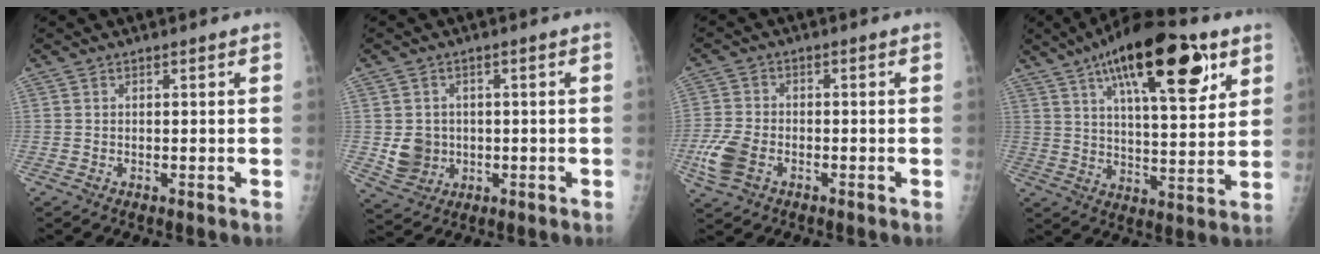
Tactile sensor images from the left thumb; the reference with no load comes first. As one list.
[{"total": 6.0, "force": [-0.3, 5.5, 2.3], "torque": [-0.018, 0.002, 0.006]}, {"total": 7.1, "force": [-2.7, 4.7, 4.6], "torque": [-0.111, 0.007, -0.052]}, {"total": 22.1, "force": [11.2, 7.8, 17.4], "torque": [-0.249, -0.027, 0.176]}]